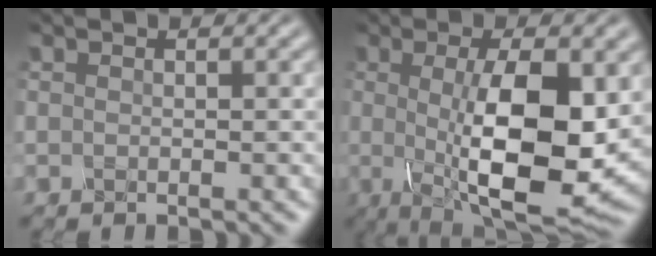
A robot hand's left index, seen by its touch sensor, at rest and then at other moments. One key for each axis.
{"total": 11.0, "fx": -0.4, "fy": 3.5, "fz": 10.4, "tx": -0.163, "ty": -0.019, "tz": -0.001}